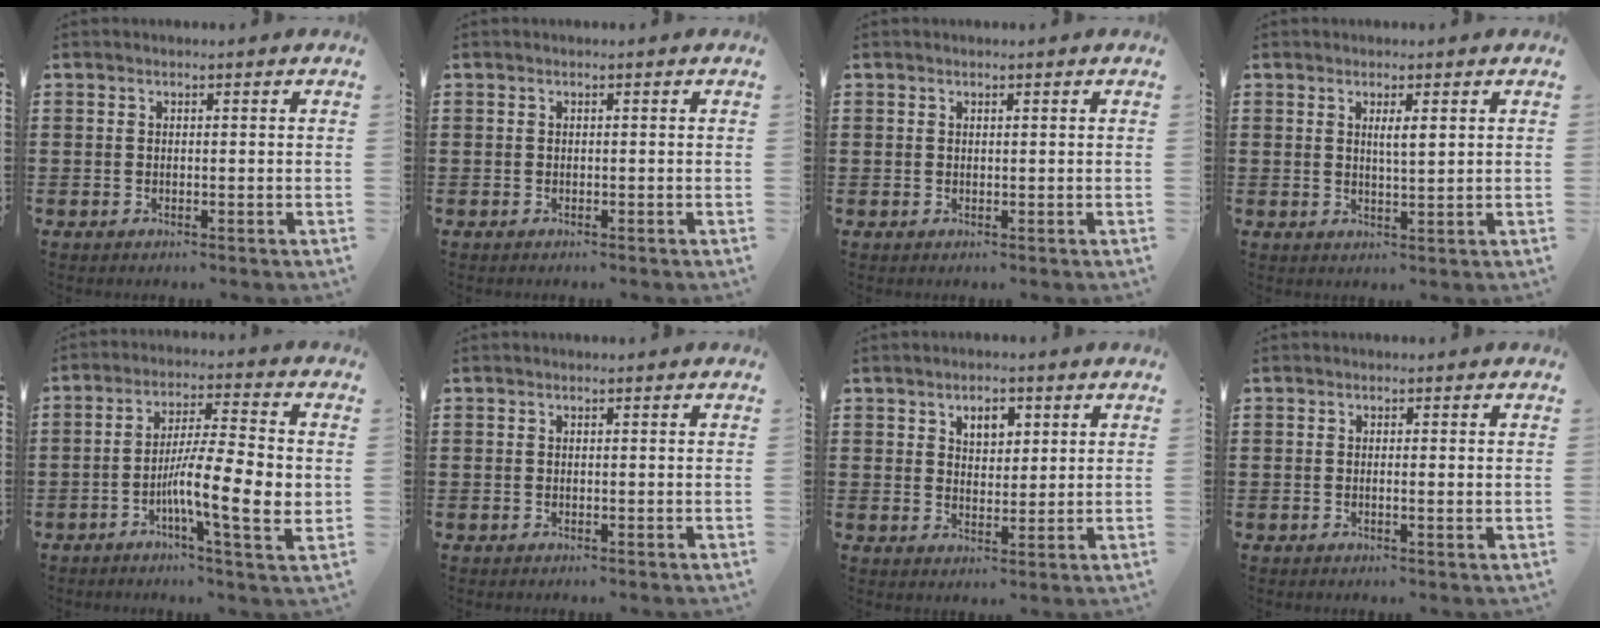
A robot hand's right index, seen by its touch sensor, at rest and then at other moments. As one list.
[{"total": 0.0}, {"total": 0.6, "force": [0.3, 0.5, 0.0], "torque": [-0.002, 0.003, 0.006]}, {"total": 2.3, "force": [0.8, 0.3, 2.2], "torque": [-0.044, 0.003, 0.011]}, {"total": 11.8, "force": [-2.3, 2.1, 11.4], "torque": [-0.200, -0.009, -0.044]}, {"total": 0.0}, {"total": 3.6, "force": [1.9, 2.2, 2.1], "torque": [-0.034, 0.004, 0.030]}, {"total": 0.9, "force": [0.0, 0.1, 0.9], "torque": [-0.016, -0.002, 0.000]}]